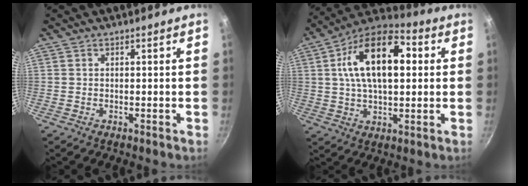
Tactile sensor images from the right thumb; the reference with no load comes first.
{"total": 18.4, "force": [3.6, 9.6, 15.3], "torque": [-0.242, 0.021, 0.052]}